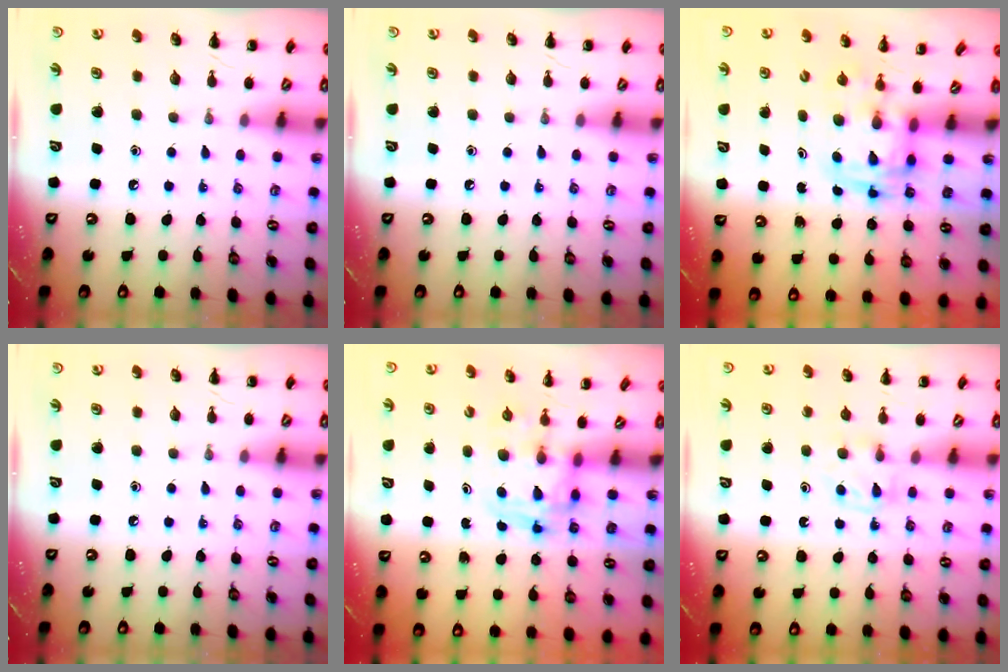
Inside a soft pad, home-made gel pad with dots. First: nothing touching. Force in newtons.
{"total": 0.0}
{"total": 2.8, "press": 2.7, "slide": 0.6}
{"total": 0.0}
{"total": 3.6, "press": 3.5, "slide": 0.6}
{"total": 3.5, "press": 3.2, "slide": 1.3}